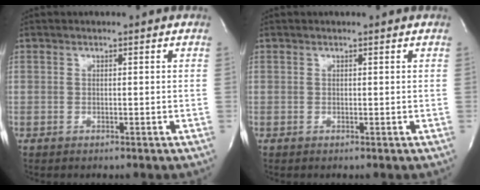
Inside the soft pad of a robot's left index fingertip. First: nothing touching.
{"total": 0.8, "force": [0.8, 0.1, 0.0], "torque": [-0.008, 0.003, 0.009]}